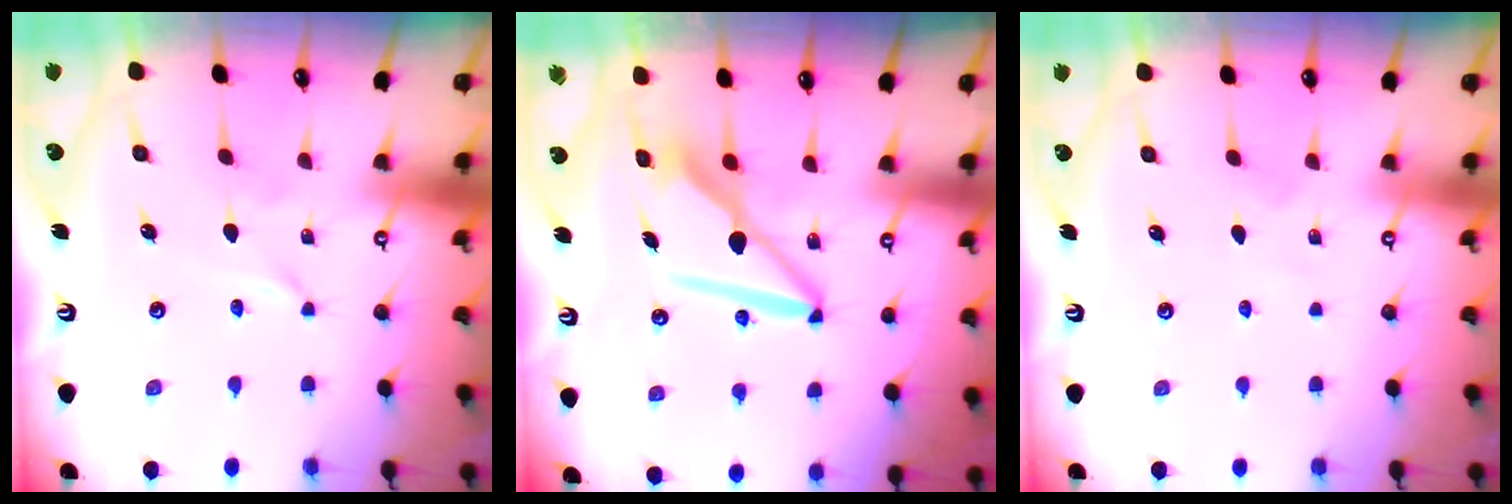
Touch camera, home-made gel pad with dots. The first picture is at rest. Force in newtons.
{"total": 10.3, "press": 10.3, "slide": 1.0}
{"total": 2.2, "press": 2.2, "slide": 0.2}